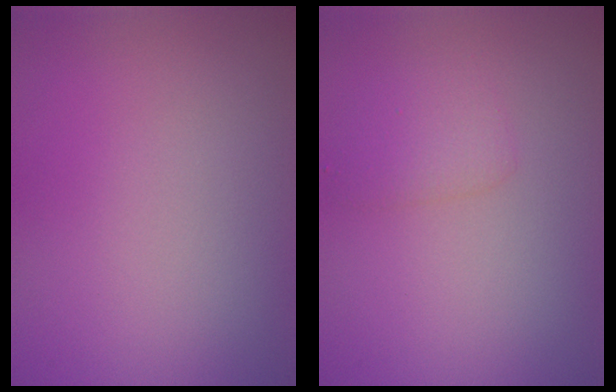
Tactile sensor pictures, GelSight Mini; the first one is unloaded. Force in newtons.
{"total": 1.6, "press": 1.6, "slide": 0.1}